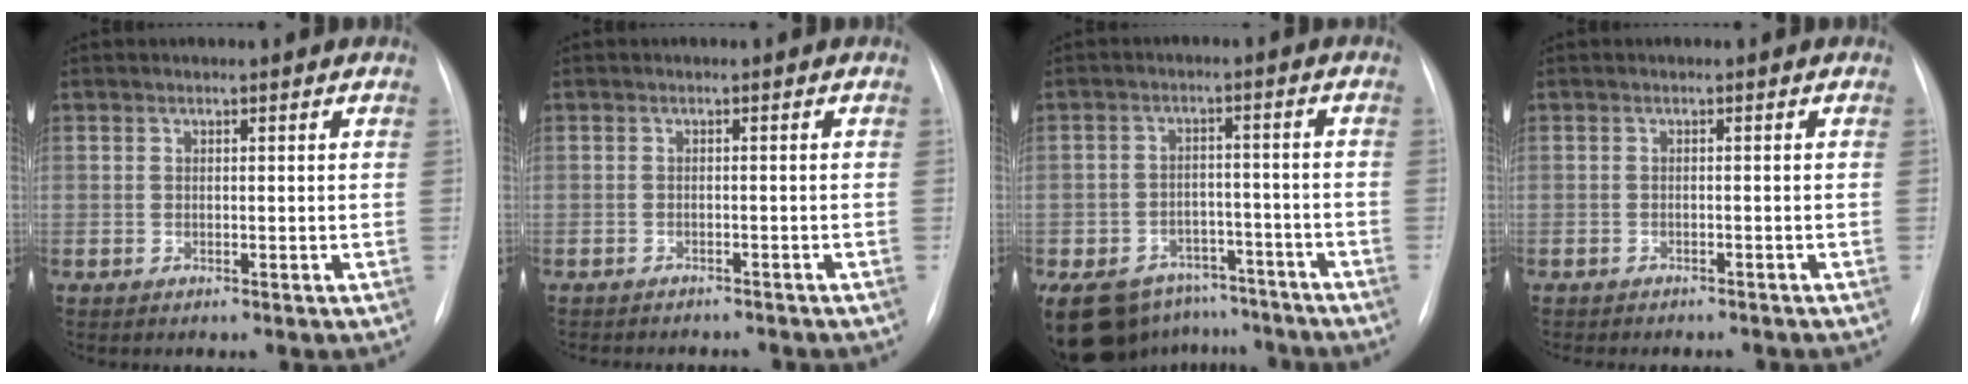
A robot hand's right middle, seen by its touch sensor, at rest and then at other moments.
{"total": 6.6, "force": [-6.1, 1.8, 2.0], "torque": [-0.022, -0.002, -0.071]}
{"total": 15.1, "force": [-11.5, 8.6, 4.8], "torque": [-0.101, 0.014, -0.158]}
{"total": 6.2, "force": [-5.4, 1.9, 2.2], "torque": [-0.026, 0.000, -0.061]}